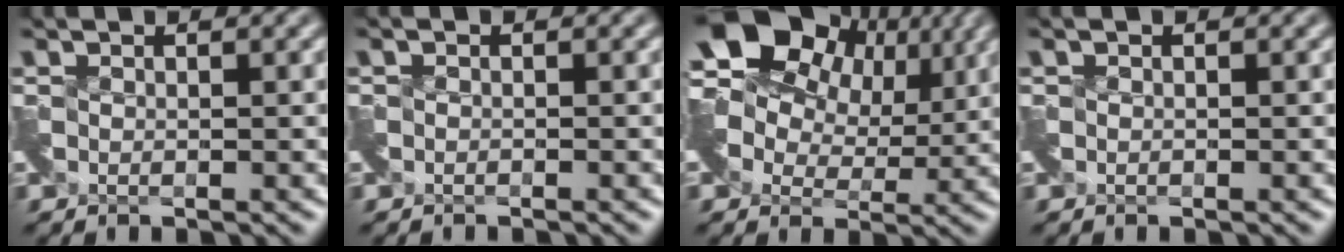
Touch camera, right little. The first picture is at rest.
{"total": 1.1, "force": [-1.0, 0.0, -0.3], "torque": [0.004, -0.013, -0.024]}
{"total": 12.1, "force": [5.0, 8.2, 7.3], "torque": [-0.124, 0.026, 0.079]}
{"total": 0.0}